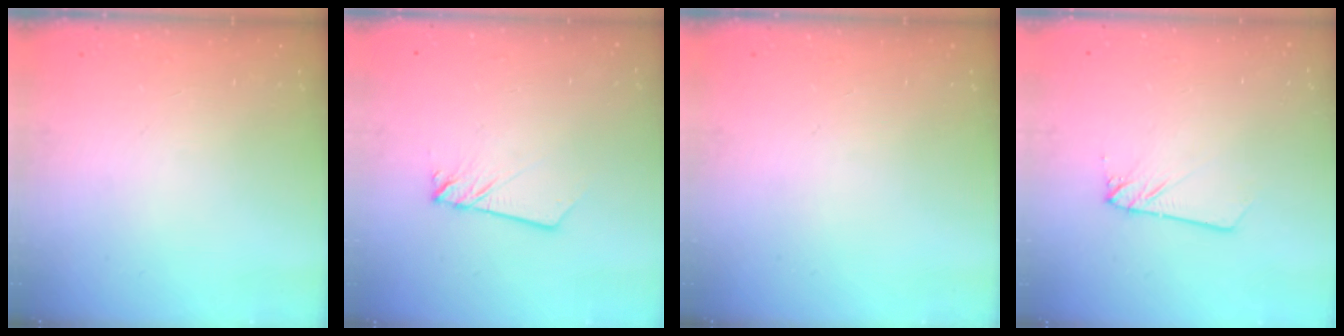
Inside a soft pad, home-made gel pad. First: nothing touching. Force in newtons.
{"total": 2.0, "press": 2.0, "slide": 0.2}
{"total": 0.0}
{"total": 2.3, "press": 2.3, "slide": 0.1}